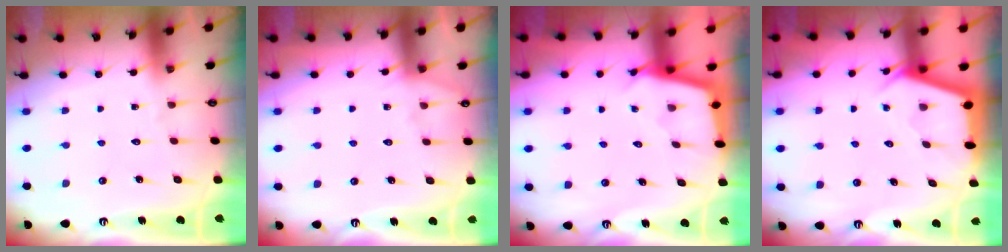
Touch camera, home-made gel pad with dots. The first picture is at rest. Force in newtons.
{"total": 3.8, "press": 3.7, "slide": 0.6}
{"total": 2.3, "press": 2.3, "slide": 0.2}
{"total": 2.9, "press": 2.9, "slide": 0.3}